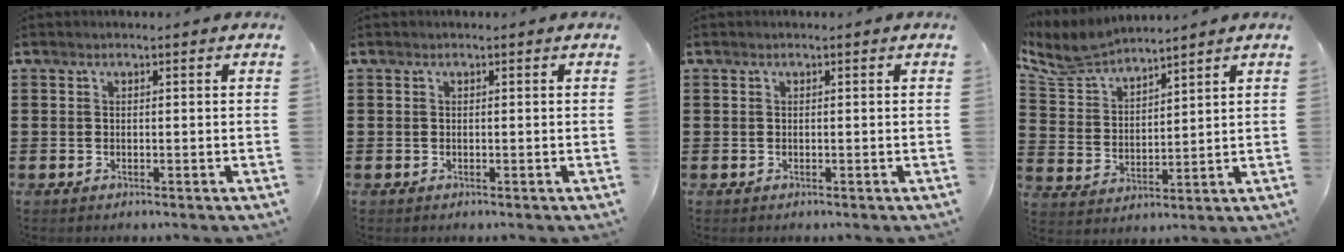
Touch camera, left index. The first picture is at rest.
{"total": 0.0}
{"total": 0.0}
{"total": 6.4, "force": [6.1, 1.3, 1.5], "torque": [-0.060, -0.026, 0.110]}